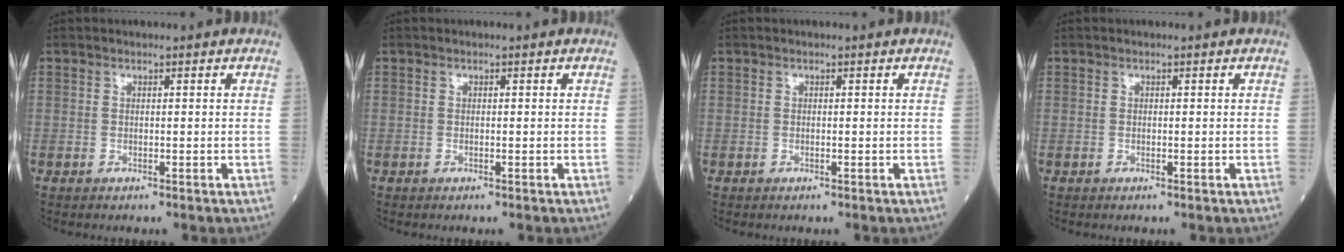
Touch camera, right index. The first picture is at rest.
{"total": 0.0}
{"total": 0.0}
{"total": 0.0}